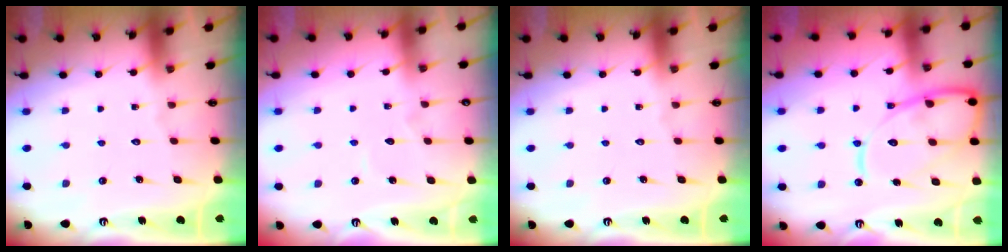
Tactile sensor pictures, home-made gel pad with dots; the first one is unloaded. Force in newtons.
{"total": 3.9, "press": 3.9, "slide": 0.4}
{"total": 0.0}
{"total": 15.5, "press": 15.5, "slide": 1.6}